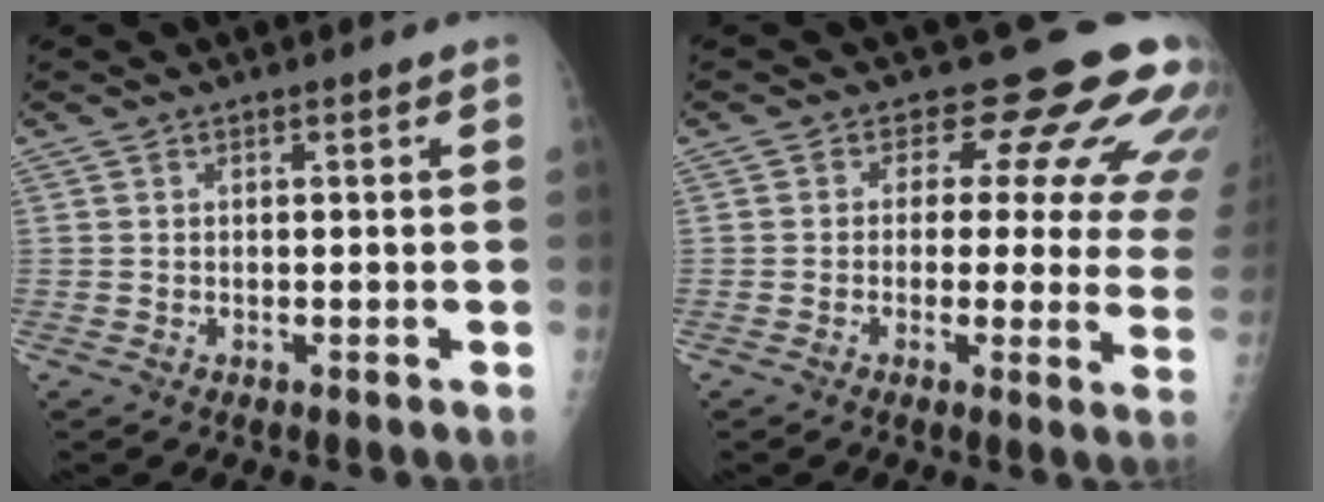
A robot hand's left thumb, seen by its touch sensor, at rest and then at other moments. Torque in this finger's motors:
{"motor_torque": [0.35, 0.39, 0.00, -0.22, 0.03]}